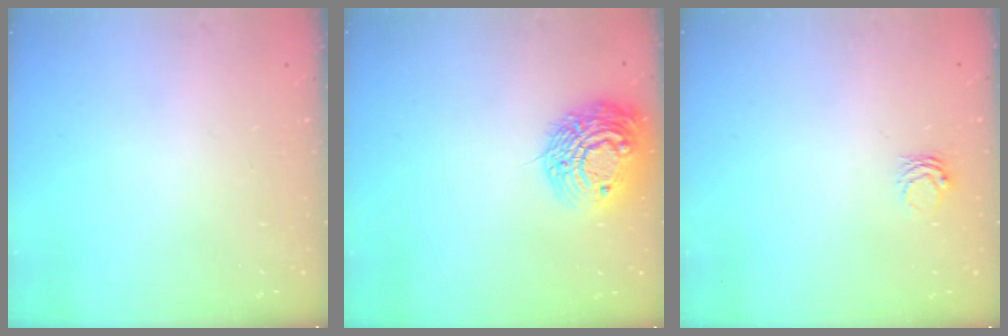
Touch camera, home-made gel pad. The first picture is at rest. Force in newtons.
{"total": 16.0, "press": 16.0, "slide": 1.3}
{"total": 3.4, "press": 3.4, "slide": 0.4}